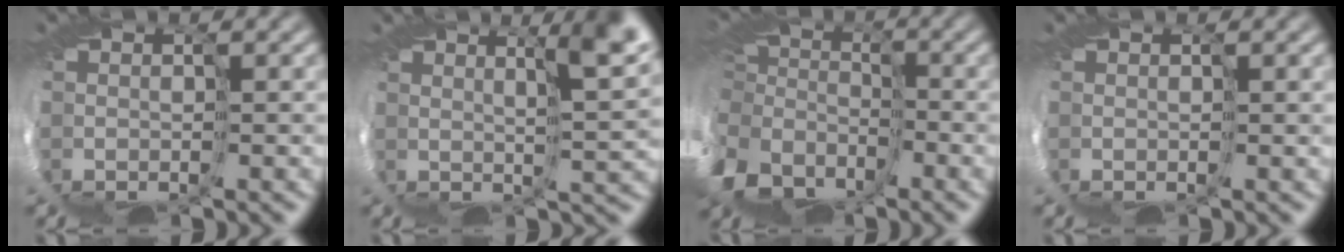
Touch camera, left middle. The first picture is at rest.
{"total": 6.0, "force": [3.1, 0.8, 5.0], "torque": [-0.062, 0.010, 0.042]}
{"total": 10.9, "force": [-4.8, 8.0, 5.8], "torque": [-0.186, -0.031, -0.057]}
{"total": 0.9, "force": [0.5, -0.1, 0.7], "torque": [-0.014, 0.000, 0.003]}